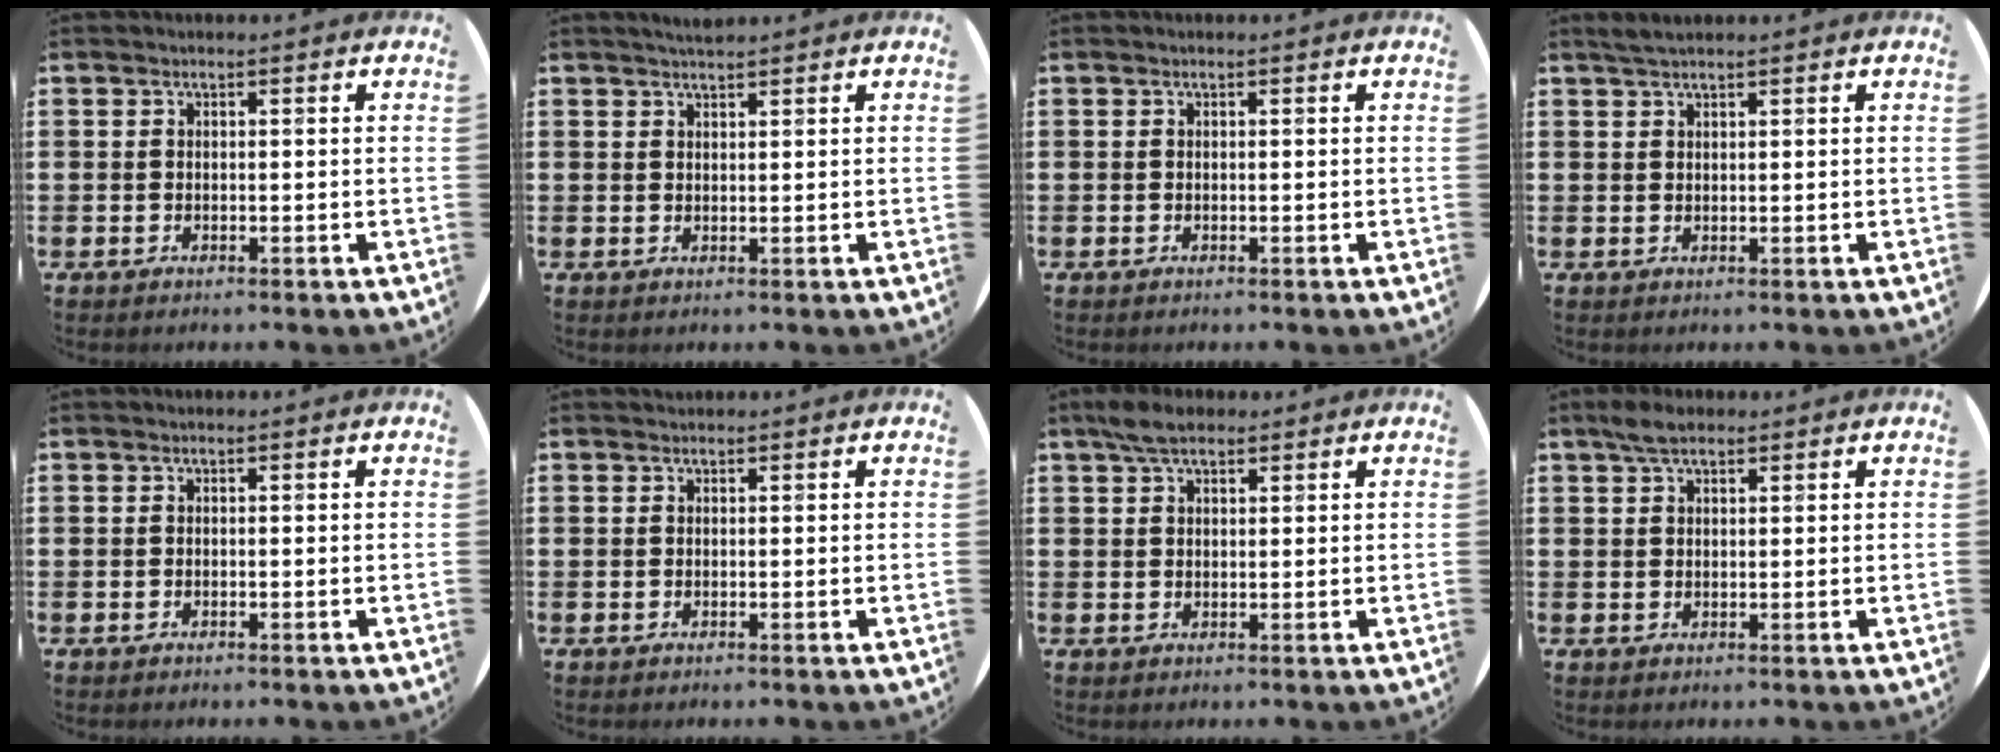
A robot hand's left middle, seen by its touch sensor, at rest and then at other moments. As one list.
[{"total": 1.5, "force": [1.5, 0.0, 0.5], "torque": [-0.010, 0.001, 0.027]}, {"total": 0.0}, {"total": 1.5, "force": [1.3, 0.1, 0.7], "torque": [-0.015, 0.002, 0.024]}, {"total": 0.0}, {"total": 0.0}, {"total": 3.8, "force": [2.9, 1.4, 2.0], "torque": [-0.045, 0.008, 0.052]}, {"total": 3.0, "force": [2.3, 1.1, 1.7], "torque": [-0.029, 0.004, 0.040]}]